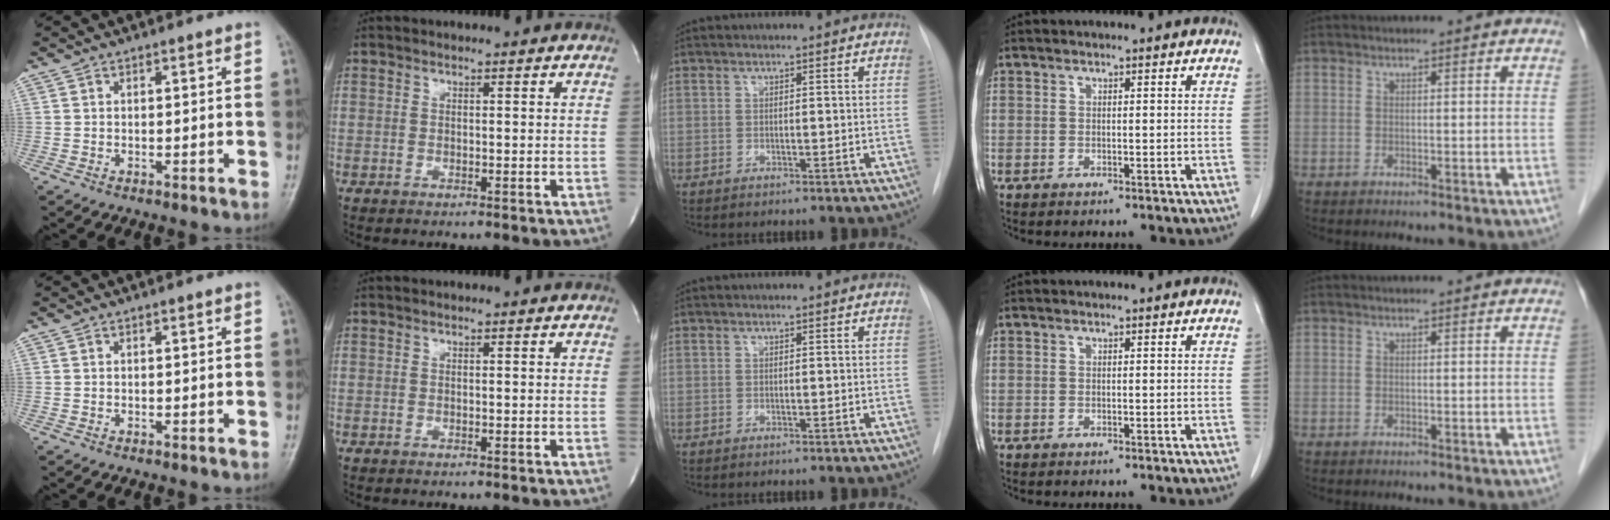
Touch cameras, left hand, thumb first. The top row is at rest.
{}